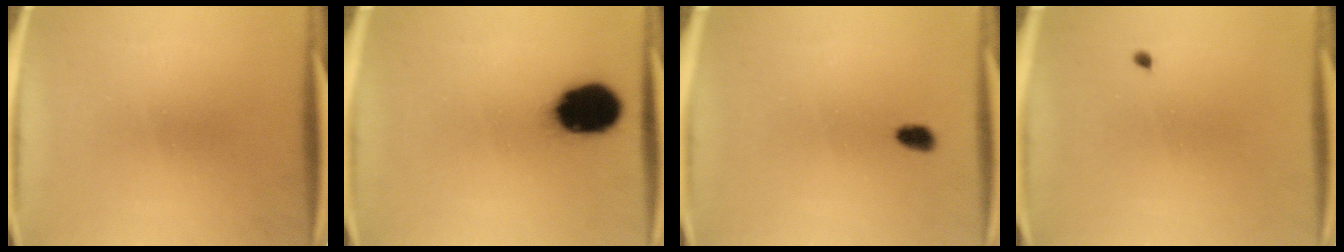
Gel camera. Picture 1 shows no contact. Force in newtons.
{"total": 15.3}
{"total": 2.2}
{"total": 0.5}